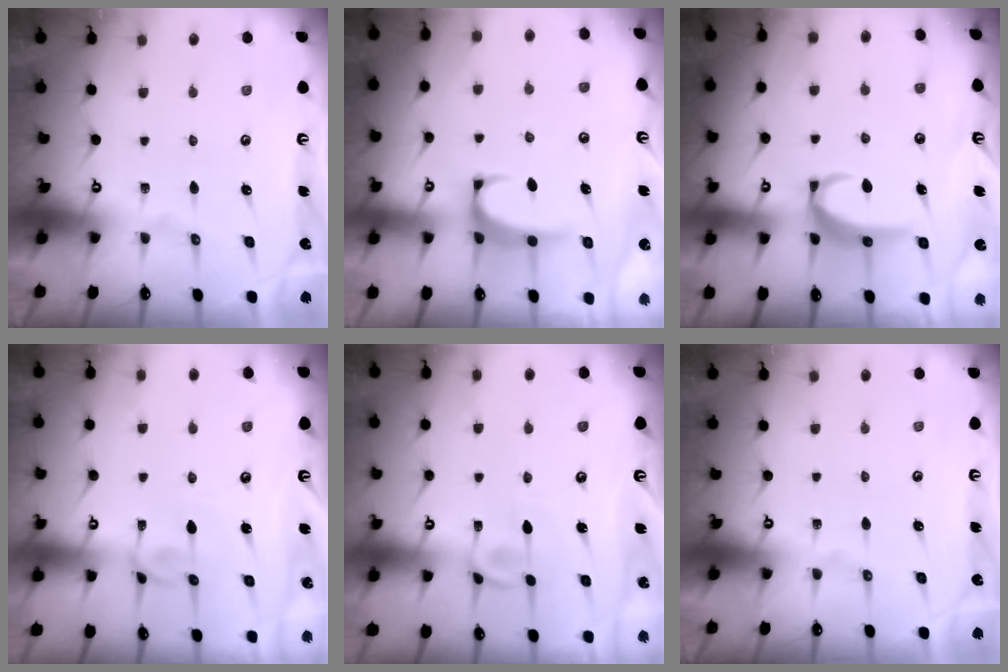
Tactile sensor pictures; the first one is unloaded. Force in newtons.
{"total": 2.0, "press": 1.7, "slide": 1.0}
{"total": 4.9, "press": 4.7, "slide": 1.1}
{"total": 3.3, "press": 3.3, "slide": 0.1}
{"total": 2.6, "press": 2.5, "slide": 0.6}
{"total": 0.0}